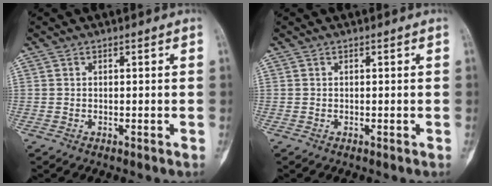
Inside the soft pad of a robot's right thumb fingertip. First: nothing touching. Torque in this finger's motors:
{"motor_torque": [0.00, 0.00, 0.03, 0.03, 0.00]}